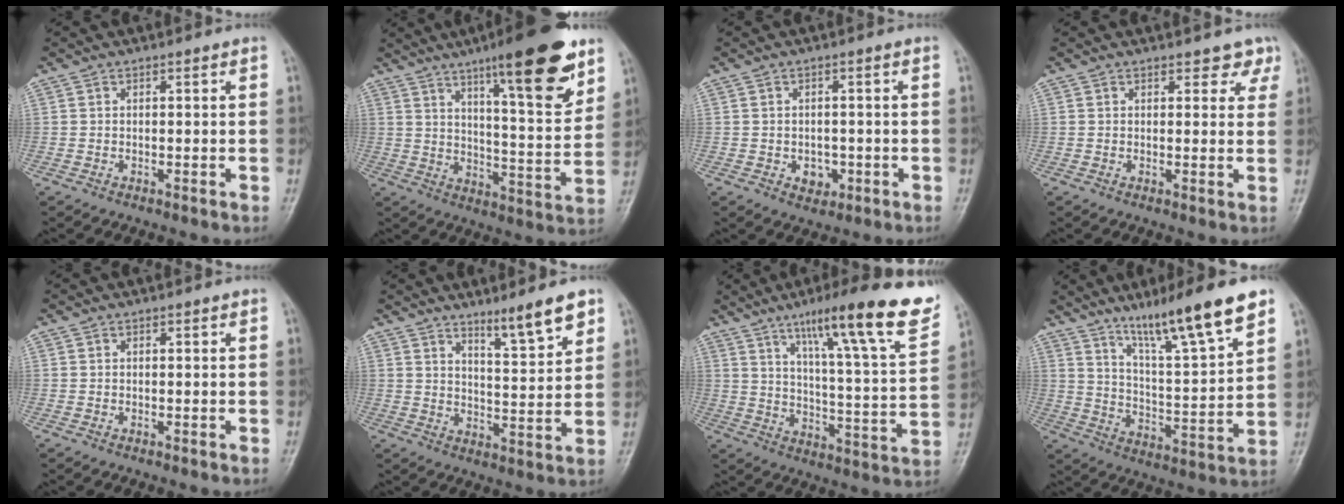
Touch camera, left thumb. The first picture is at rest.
{"total": 18.9, "force": [11.5, 3.8, 14.6], "torque": [-0.186, -0.060, 0.175]}
{"total": 3.3, "force": [-0.9, 2.6, 1.7], "torque": [-0.008, 0.004, -0.006]}
{"total": 3.2, "force": [2.6, 1.8, 0.7], "torque": [0.021, -0.014, 0.018]}
{"total": 0.0}
{"total": 8.2, "force": [6.0, 0.8, 5.6], "torque": [-0.083, -0.050, 0.099]}
{"total": 22.9, "force": [13.9, 2.8, 18.0], "torque": [-0.240, -0.048, 0.203]}
{"total": 16.5, "force": [11.3, 1.5, 11.9], "torque": [-0.183, -0.063, 0.191]}